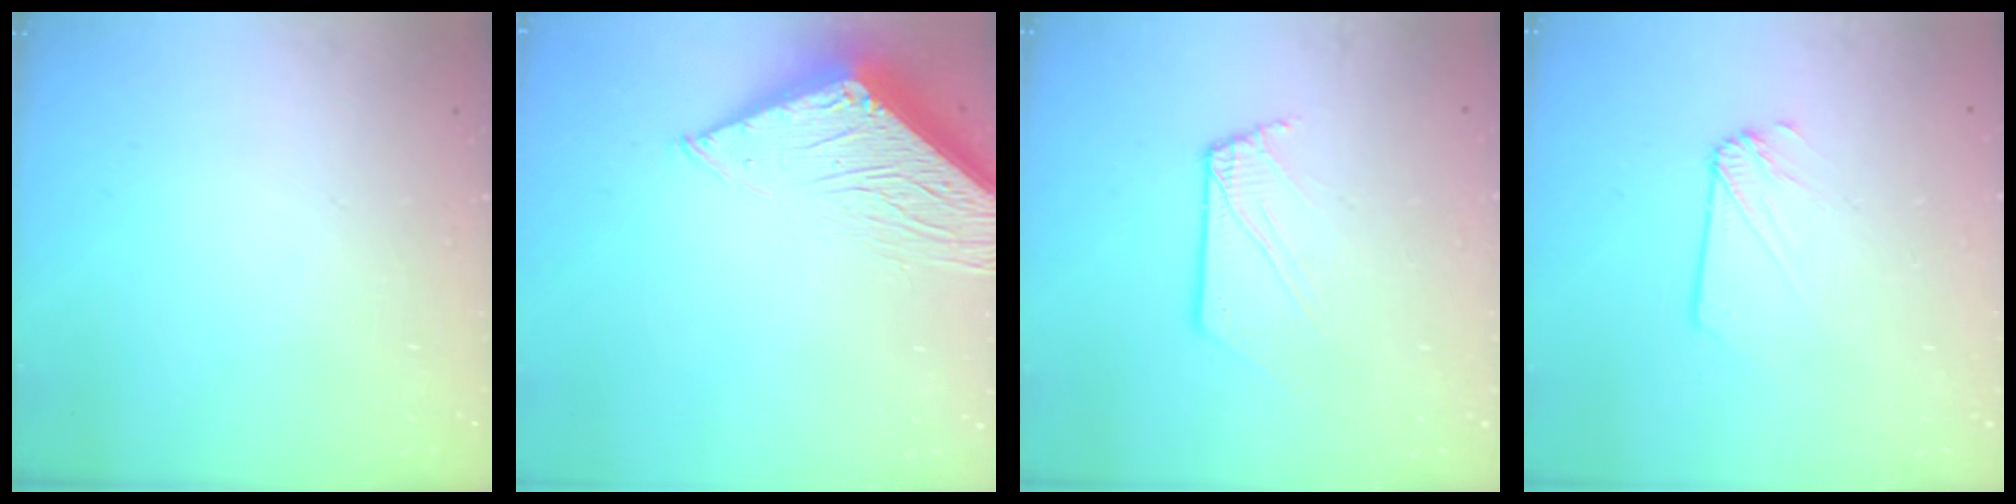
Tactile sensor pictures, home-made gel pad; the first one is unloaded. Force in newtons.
{"total": 12.5, "press": 12.5, "slide": 1.0}
{"total": 3.2, "press": 3.2, "slide": 0.3}
{"total": 2.3, "press": 2.3, "slide": 0.2}